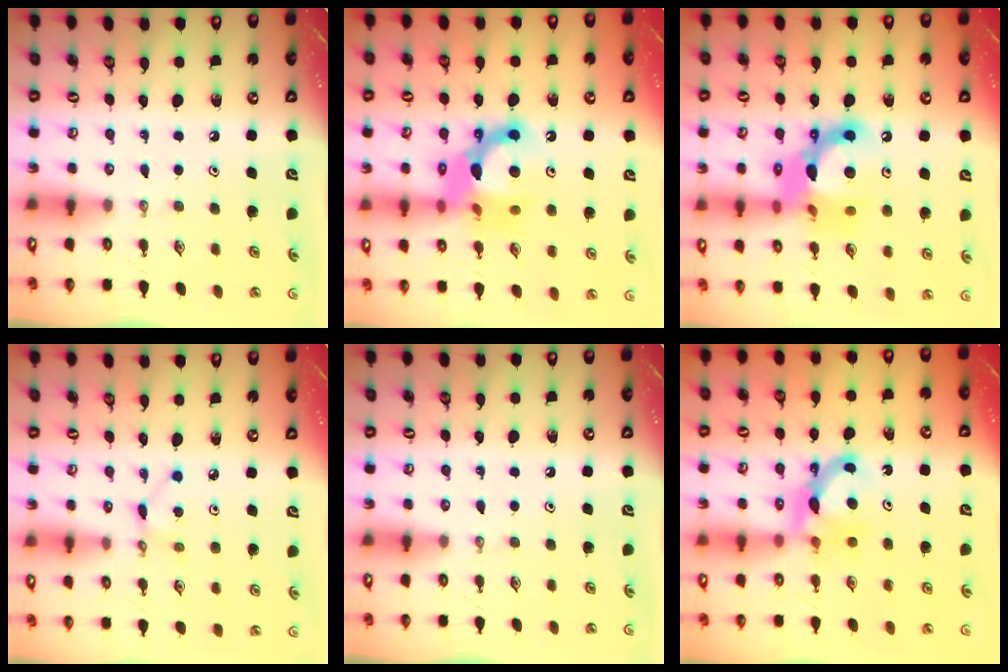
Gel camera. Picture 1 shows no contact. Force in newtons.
{"total": 14.5, "press": 14.4, "slide": 1.7}
{"total": 15.6, "press": 15.5, "slide": 1.0}
{"total": 2.4, "press": 2.4, "slide": 0.2}
{"total": 0.0}
{"total": 7.9, "press": 7.8, "slide": 0.5}